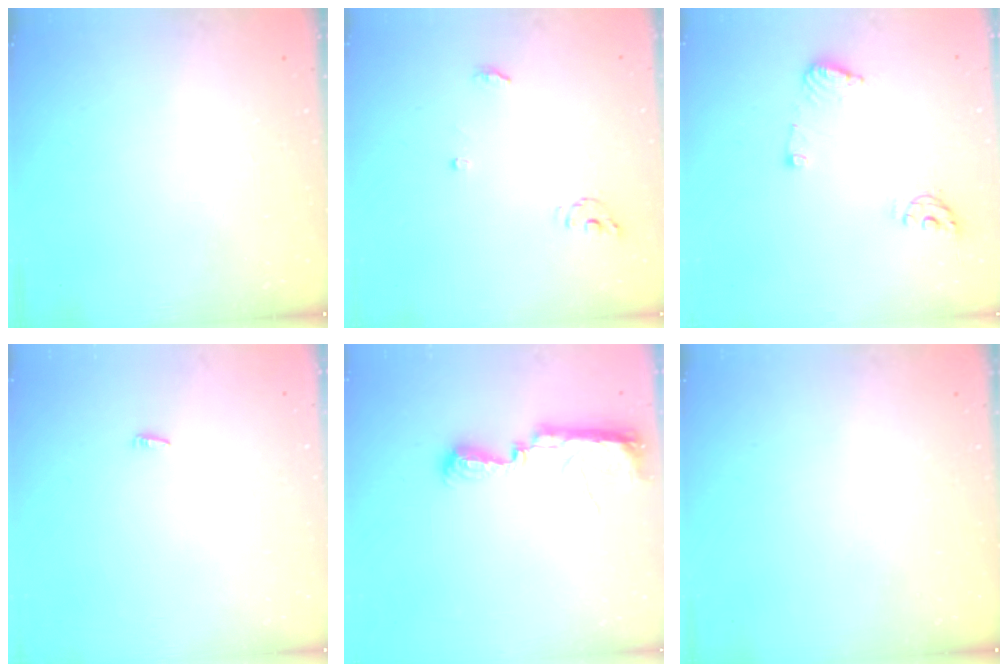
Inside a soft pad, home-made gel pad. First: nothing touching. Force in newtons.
{"total": 4.6, "press": 4.6, "slide": 0.3}
{"total": 8.1, "press": 8.1, "slide": 0.9}
{"total": 2.1, "press": 1.9, "slide": 0.7}
{"total": 9.7, "press": 8.7, "slide": 4.2}
{"total": 0.0}